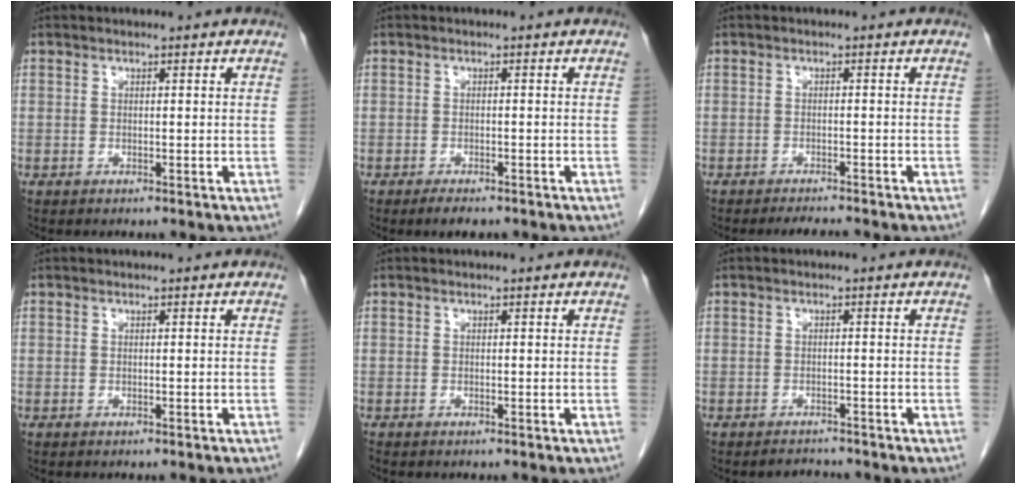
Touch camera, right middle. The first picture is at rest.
{"total": 2.5, "force": [-1.9, 0.8, 1.4], "torque": [-0.026, -0.004, -0.025]}
{"total": 3.3, "force": [-3.1, 0.1, 1.2], "torque": [-0.019, -0.010, -0.045]}
{"total": 0.0}
{"total": 0.0}
{"total": 1.7, "force": [-1.6, 0.2, -0.2], "torque": [0.001, -0.007, -0.022]}